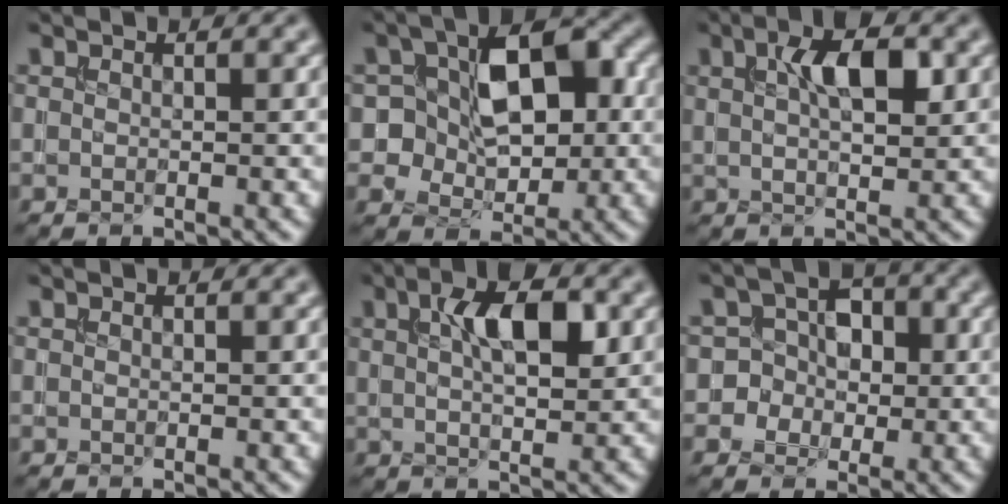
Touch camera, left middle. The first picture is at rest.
{"total": 8.5, "force": [0.7, 5.7, 6.2], "torque": [-0.082, 0.012, 0.003]}
{"total": 5.5, "force": [2.0, 2.2, 4.6], "torque": [-0.077, 0.007, 0.032]}
{"total": 0.0}
{"total": 6.2, "force": [2.2, 2.5, 5.2], "torque": [-0.087, 0.007, 0.033]}
{"total": 5.0, "force": [-0.5, 4.7, 1.6], "torque": [-0.006, 0.031, -0.027]}